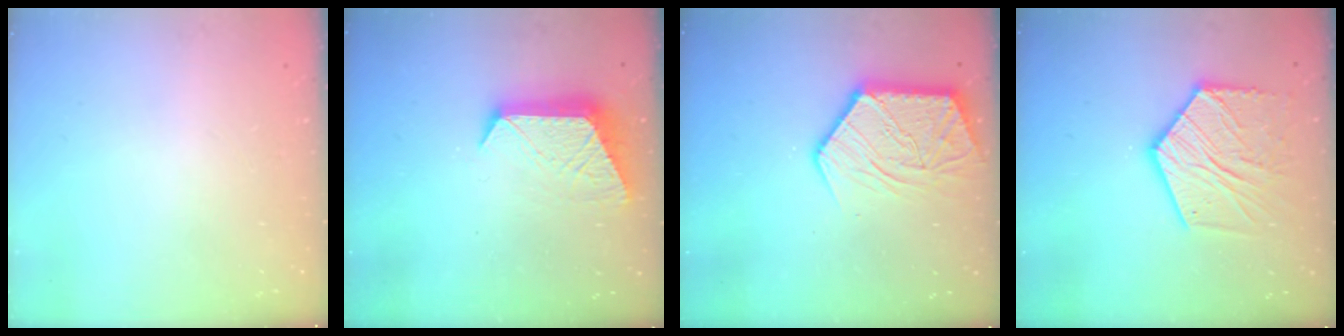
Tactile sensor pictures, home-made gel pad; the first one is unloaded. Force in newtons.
{"total": 10.7, "press": 10.7, "slide": 0.8}
{"total": 14.6, "press": 14.5, "slide": 1.5}
{"total": 15.8, "press": 15.7, "slide": 1.2}